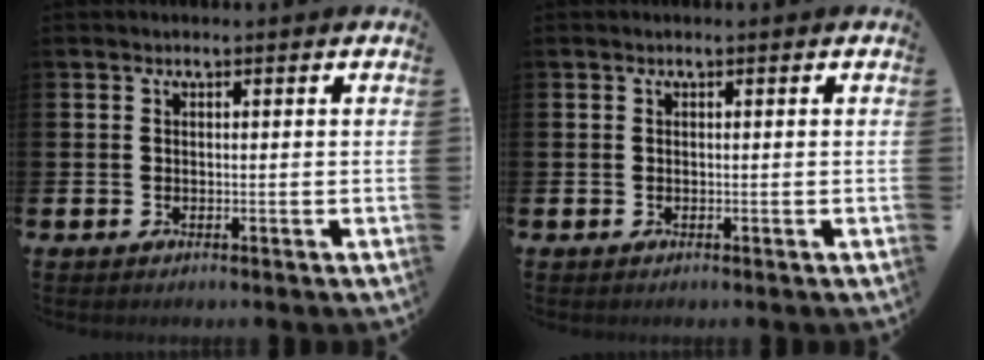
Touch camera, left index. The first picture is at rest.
{"total": 0.0}